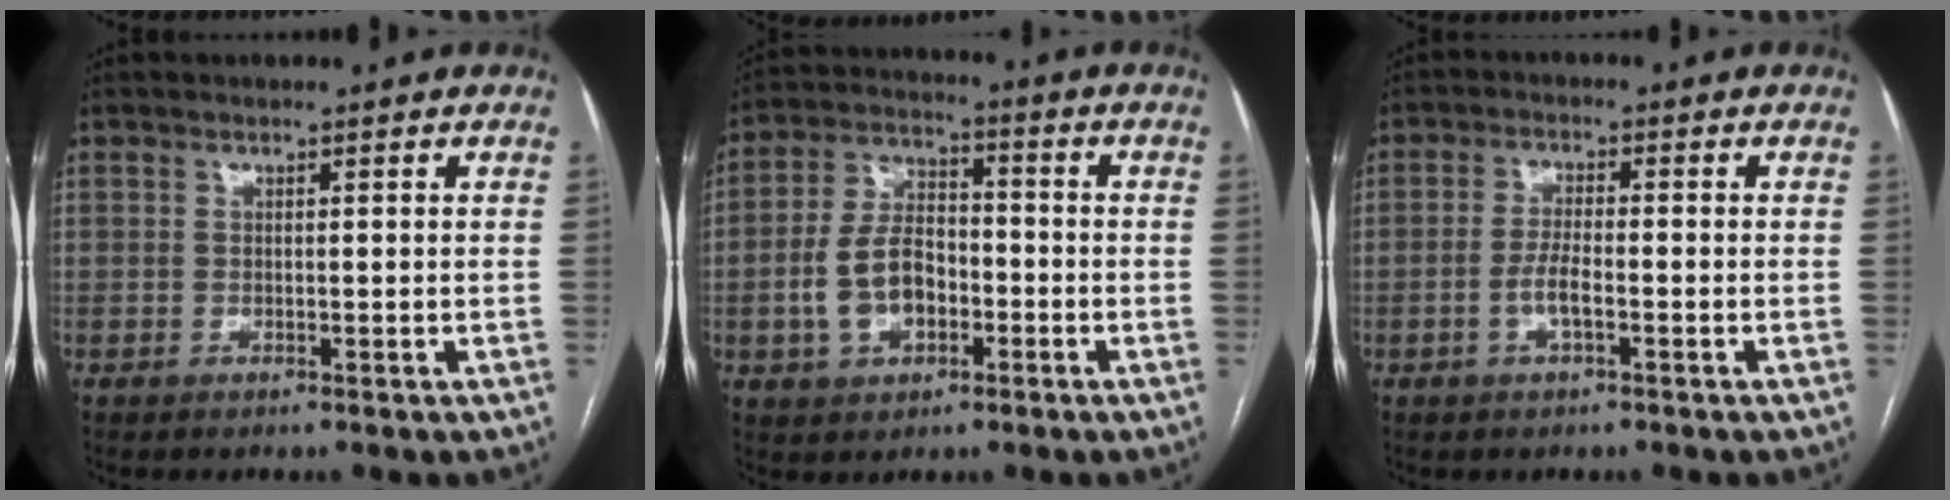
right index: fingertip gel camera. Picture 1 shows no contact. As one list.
[{"total": 9.3, "force": [-2.5, 5.6, 6.9], "torque": [-0.147, 0.016, -0.045]}, {"total": 3.7, "force": [-1.2, 0.8, 3.4], "torque": [-0.067, 0.003, -0.024]}]